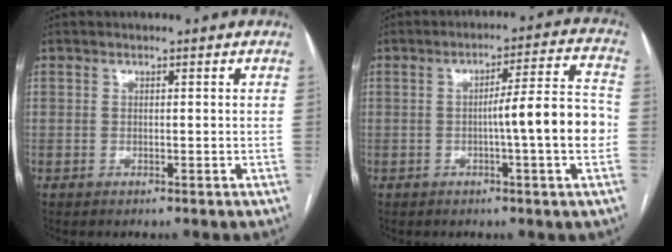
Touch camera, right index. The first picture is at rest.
{"total": 9.8, "force": [-1.5, 0.1, 9.7], "torque": [-0.134, 0.017, -0.027]}